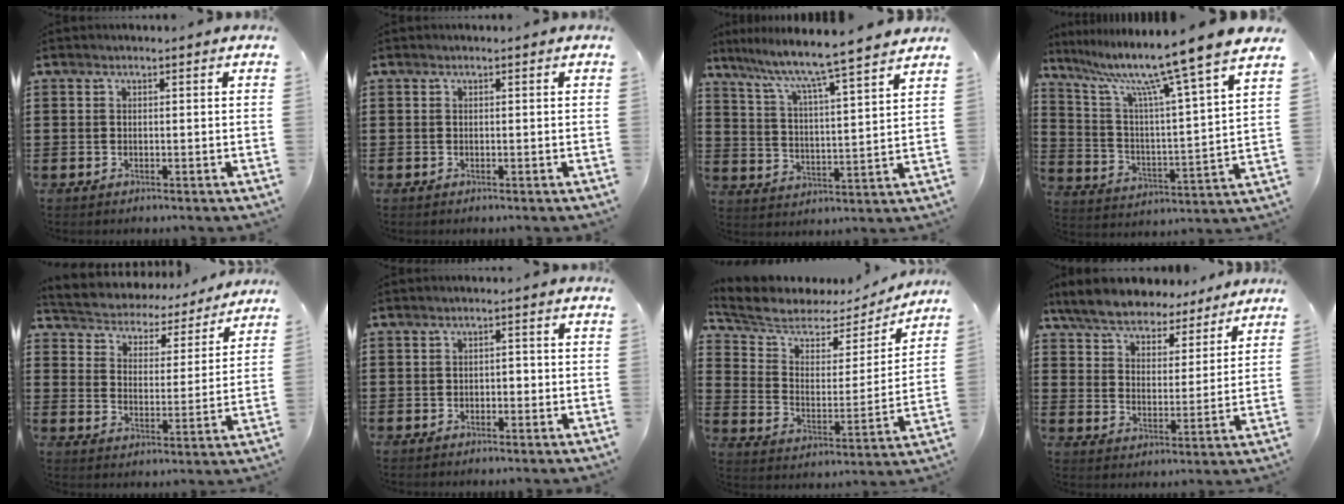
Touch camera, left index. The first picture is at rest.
{"total": 0.0}
{"total": 6.7, "force": [5.9, -1.0, 3.0], "torque": [-0.083, -0.051, 0.092]}
{"total": 11.2, "force": [9.2, -1.4, 6.2], "torque": [-0.149, -0.071, 0.140]}
{"total": 3.8, "force": [3.8, 0.5, -0.3], "torque": [-0.020, -0.033, 0.057]}
{"total": 1.3, "force": [-0.6, 0.8, 0.8], "torque": [-0.019, 0.002, -0.016]}
{"total": 6.2, "force": [4.9, 2.8, 2.5], "torque": [-0.079, -0.026, 0.083]}
{"total": 7.1, "force": [6.7, 1.8, 1.6], "torque": [-0.066, -0.030, 0.123]}